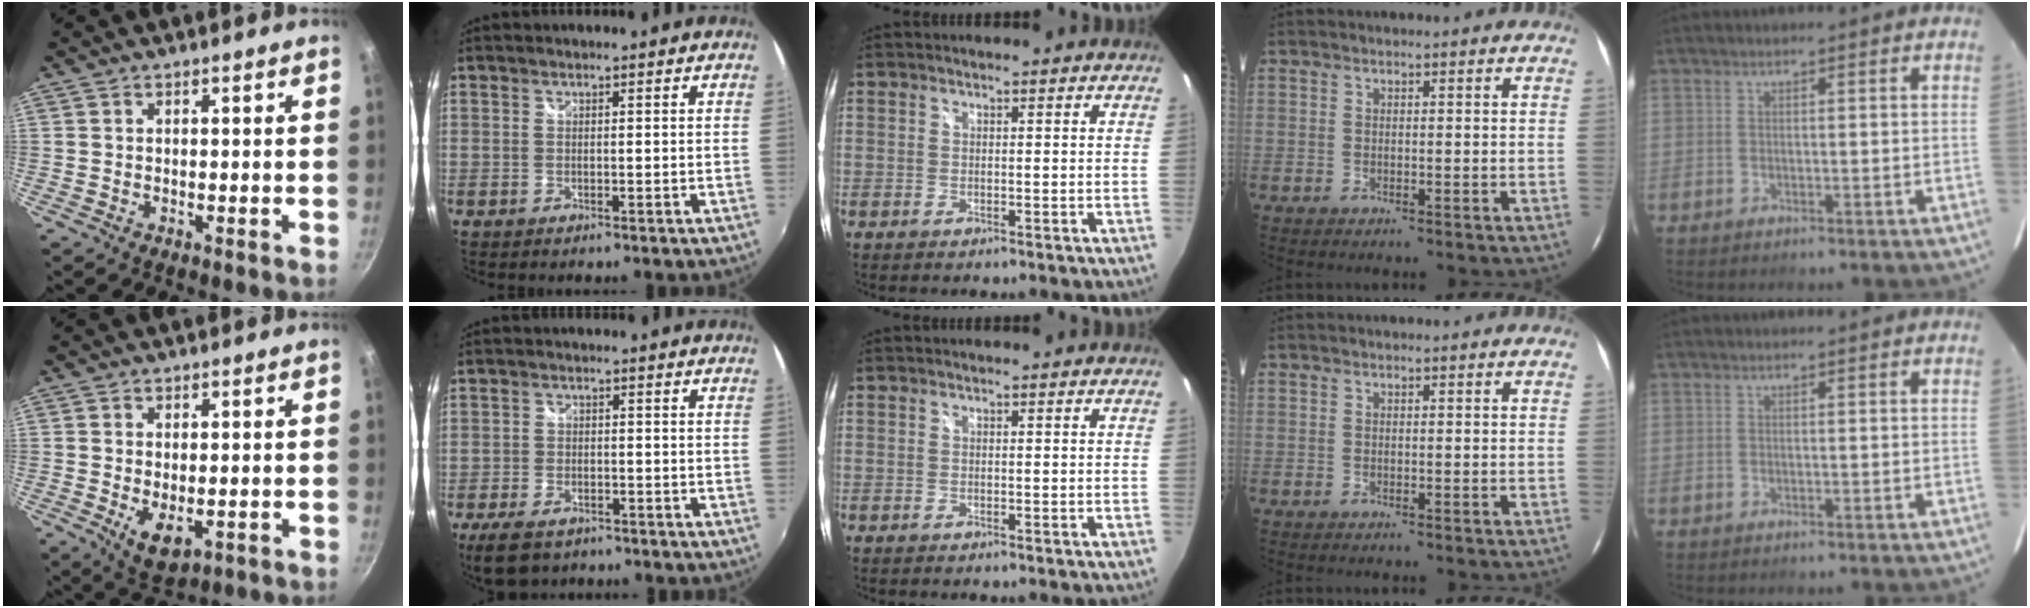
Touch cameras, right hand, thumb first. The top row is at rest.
{"thumb": {"total": 6.0, "force": [-1.2, 3.4, 4.8], "torque": [-0.076, -0.015, -0.008]}, "index": {"total": 7.7, "force": [-5.5, 3.9, 3.8], "torque": [-0.101, -0.012, -0.096]}}